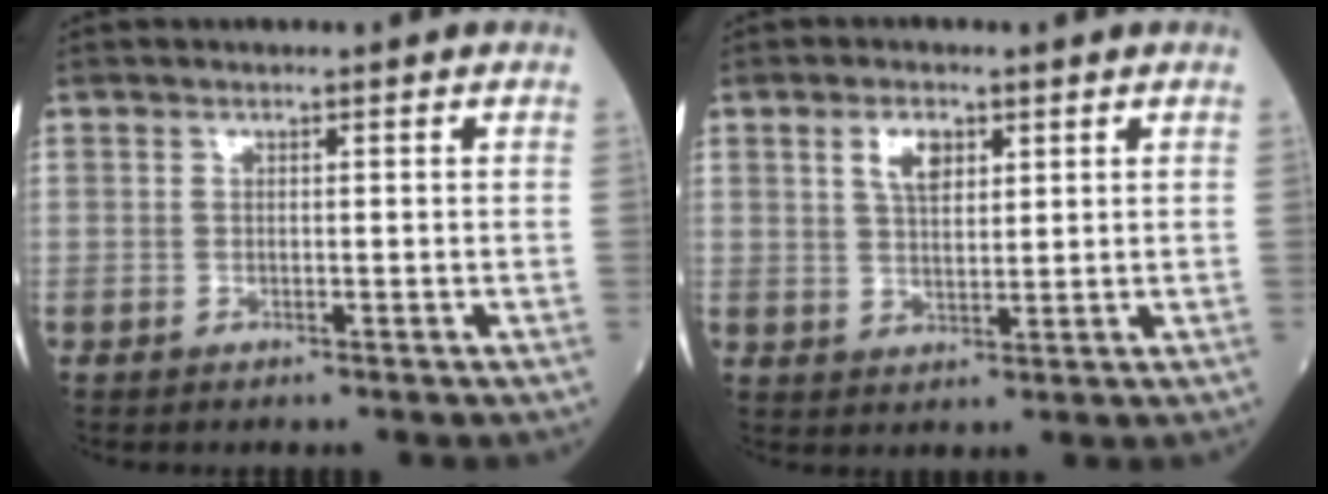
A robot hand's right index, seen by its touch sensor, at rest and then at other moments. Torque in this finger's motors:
{"motor_torque": [0.54, 0.28, 0.21, 0.08]}